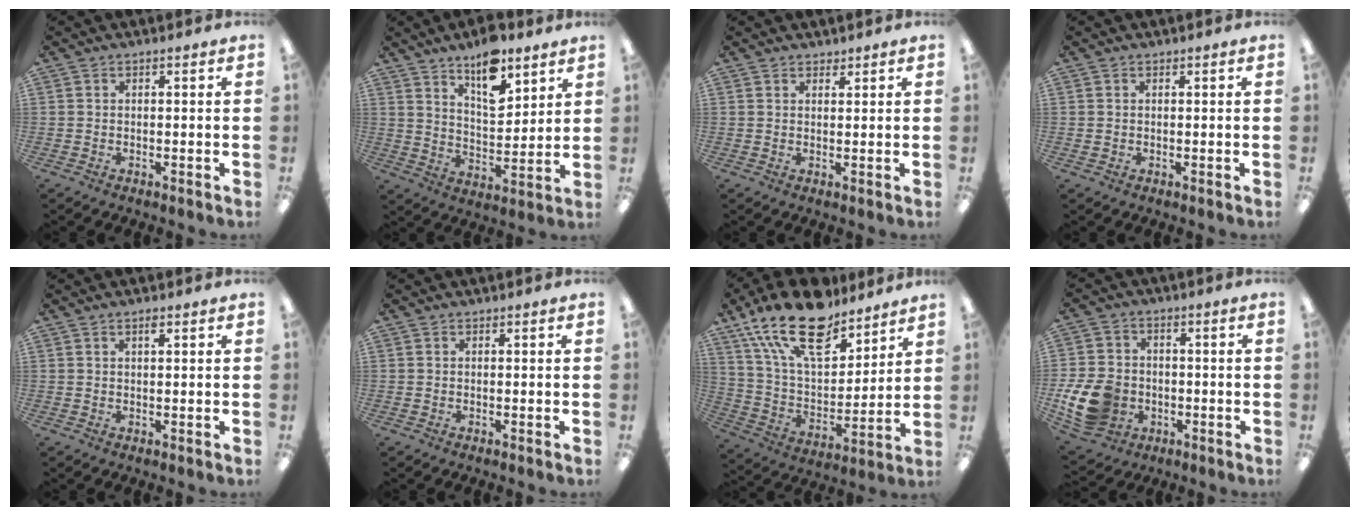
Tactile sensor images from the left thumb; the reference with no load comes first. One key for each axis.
{"total": 12.6, "fx": 9.2, "fy": 5.2, "fz": 6.9, "tx": -0.095, "ty": -0.058, "tz": 0.158}
{"total": 1.6, "fx": 1.4, "fy": 0.7, "fz": 0.0, "tx": -0.001, "ty": -0.003, "tz": 0.029}
{"total": 0.5, "fx": 0.4, "fy": 0.4, "fz": -0.1, "tx": 0.001, "ty": 0.004, "tz": 0.006}
{"total": 1.3, "fx": 0.9, "fy": 0.3, "fz": 0.9, "tx": -0.012, "ty": -0.002, "tz": 0.014}
{"total": 0.0}
{"total": 21.5, "fx": 15.1, "fy": 9.5, "fz": 12.0, "tx": -0.228, "ty": -0.084, "tz": 0.268}
{"total": 13.2, "fx": -3.4, "fy": 10.5, "fz": 7.2, "tx": -0.158, "ty": 0.017, "tz": -0.057}